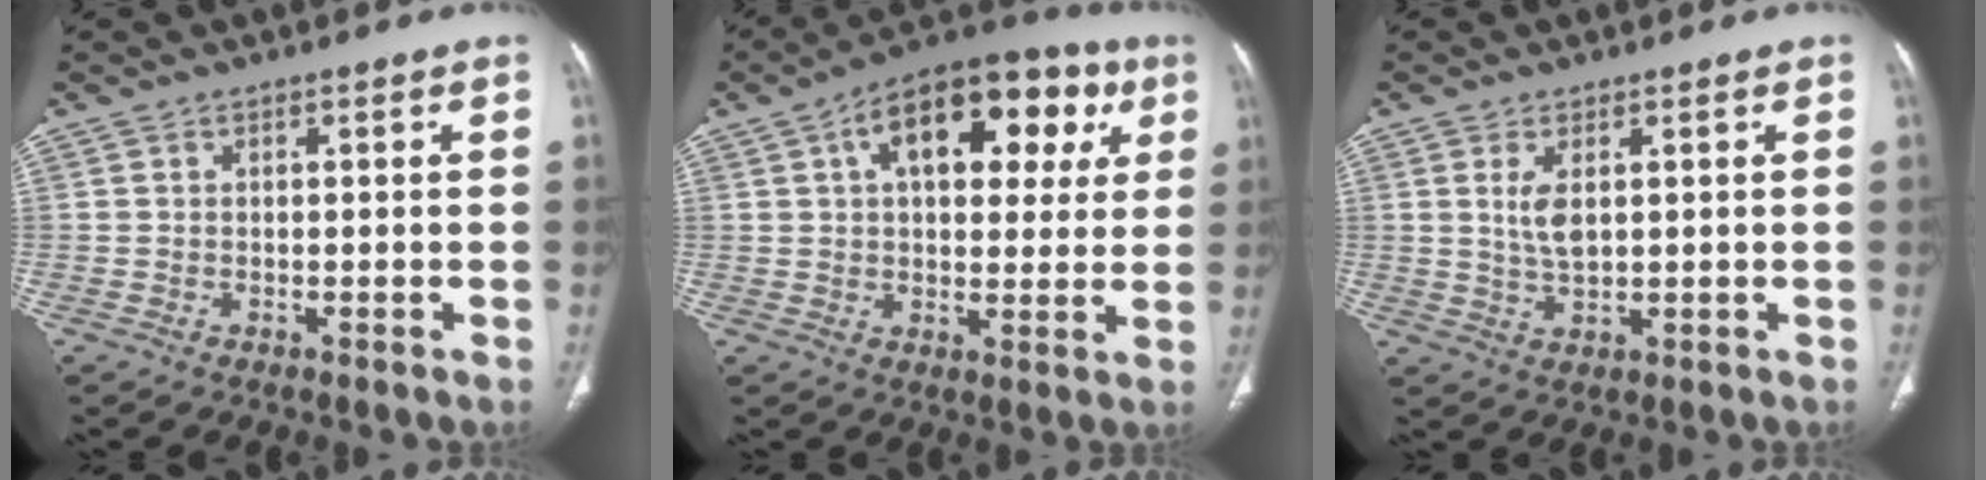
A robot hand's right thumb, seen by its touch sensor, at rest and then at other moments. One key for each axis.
{"total": 19.6, "fx": 7.0, "fy": 10.6, "fz": 14.9, "tx": -0.171, "ty": 0.018, "tz": 0.097}
{"total": 4.3, "fx": 1.2, "fy": 1.9, "fz": 3.7, "tx": -0.076, "ty": -0.010, "tz": 0.033}